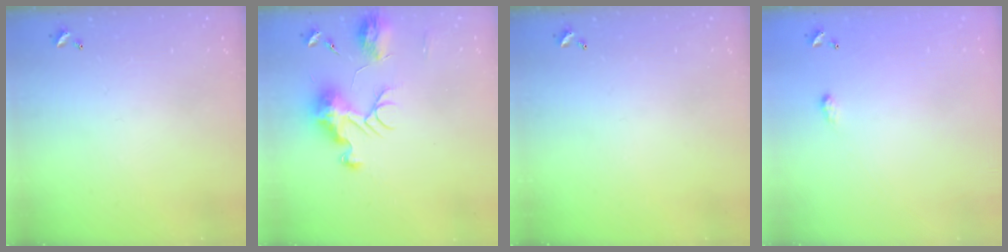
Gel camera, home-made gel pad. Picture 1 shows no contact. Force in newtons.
{"total": 12.0, "press": 12.0, "slide": 0.6}
{"total": 0.0}
{"total": 1.3, "press": 1.3, "slide": 0.2}